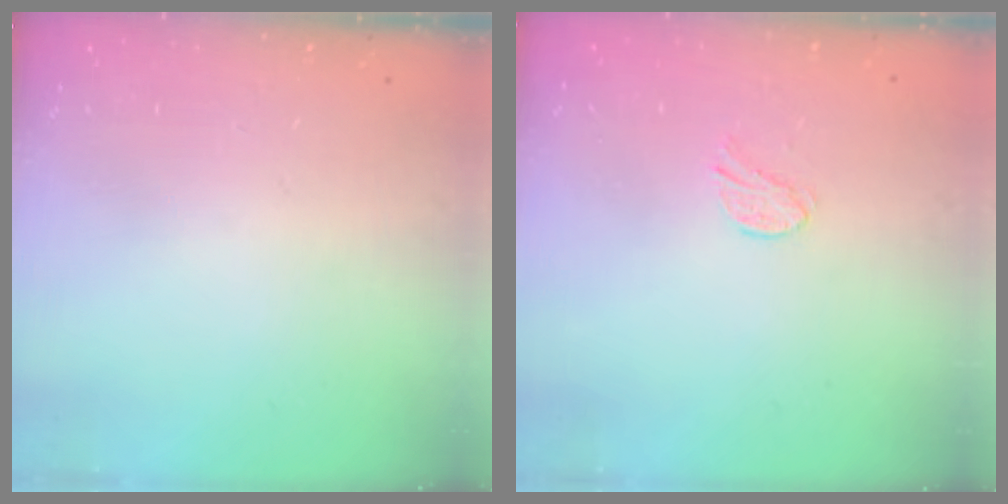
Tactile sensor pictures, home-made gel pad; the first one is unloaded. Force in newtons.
{"total": 5.4, "press": 5.4, "slide": 0.5}